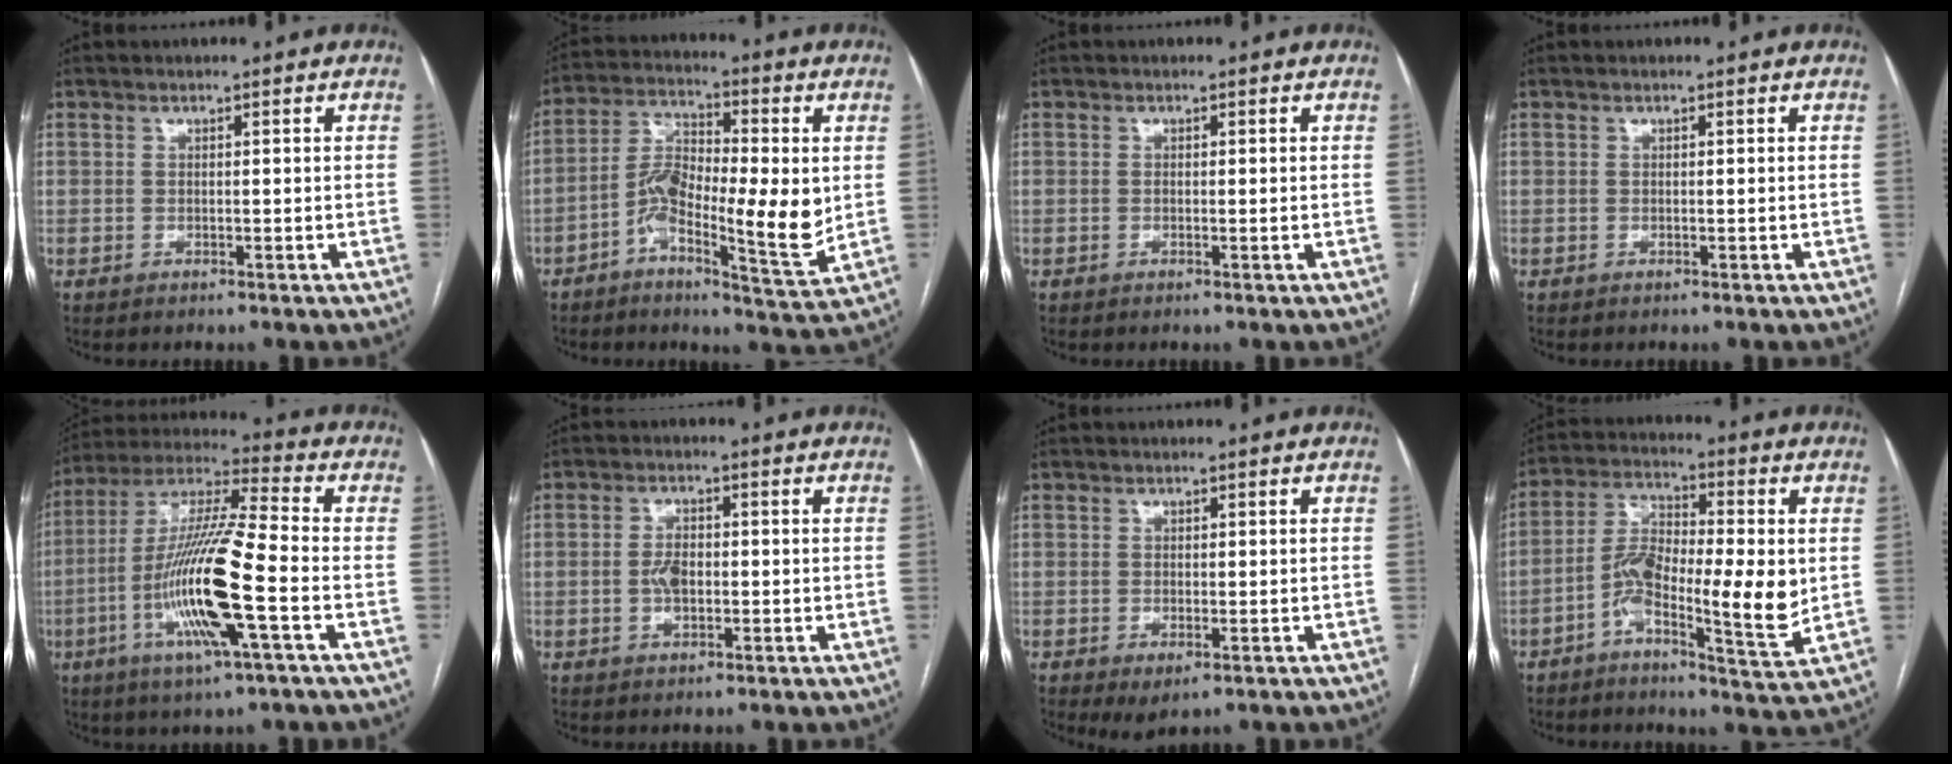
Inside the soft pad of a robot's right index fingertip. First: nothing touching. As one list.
[{"total": 13.1, "force": [-1.9, 3.5, 12.5], "torque": [-0.231, 0.007, -0.038]}, {"total": 0.6, "force": [-0.1, 0.1, 0.6], "torque": [-0.013, -0.002, 0.000]}, {"total": 0.0}, {"total": 17.4, "force": [-4.9, 0.8, 16.6], "torque": [-0.336, -0.009, -0.095]}, {"total": 3.6, "force": [-0.5, 2.0, 3.0], "torque": [-0.061, 0.004, -0.009]}, {"total": 2.7, "force": [-1.2, 1.2, 2.1], "torque": [-0.030, -0.004, -0.009]}, {"total": 12.7, "force": [-2.1, 3.1, 12.1], "torque": [-0.225, 0.007, -0.041]}]